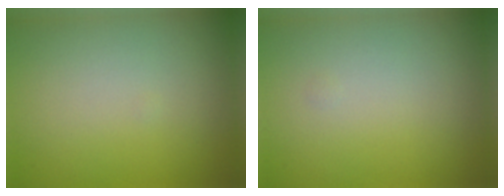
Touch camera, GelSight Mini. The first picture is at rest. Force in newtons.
{"total": 0.0}